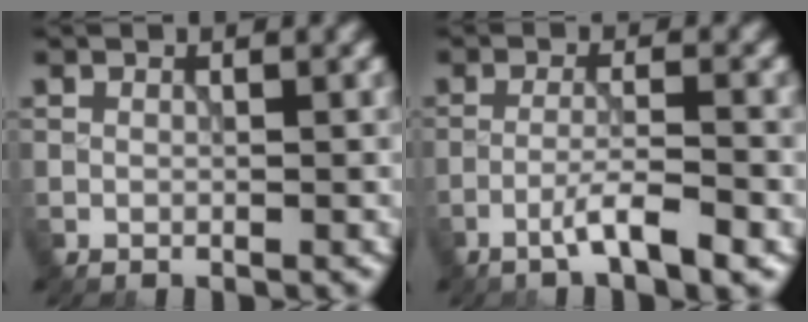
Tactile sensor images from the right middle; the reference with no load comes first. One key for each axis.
{"total": 3.7, "fx": -2.1, "fy": 0.3, "fz": 3.0, "tx": -0.052, "ty": 0.010, "tz": -0.047}